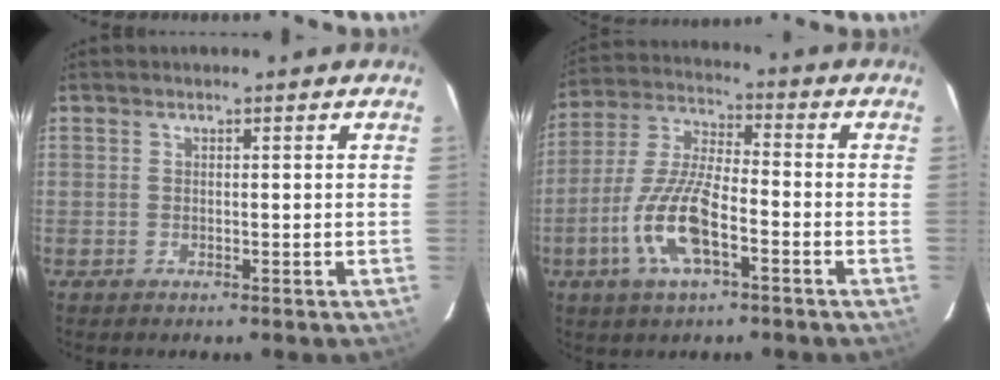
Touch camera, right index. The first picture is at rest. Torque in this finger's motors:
{"motor_torque": [1.83, -0.31, 0.94, 0.14]}